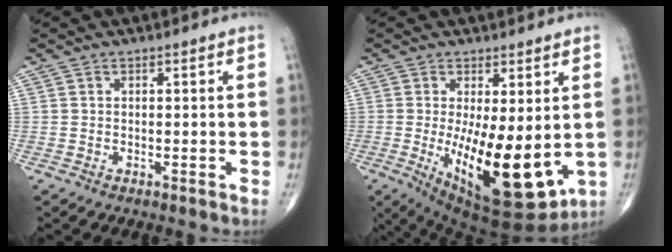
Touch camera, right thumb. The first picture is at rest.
{"total": 17.3, "force": [-2.0, 6.5, 15.9], "torque": [-0.250, -0.040, -0.006]}